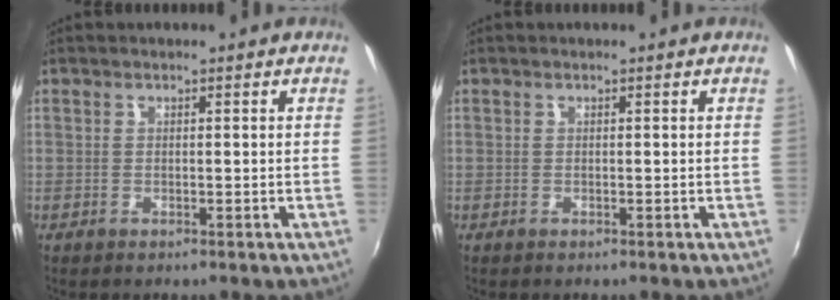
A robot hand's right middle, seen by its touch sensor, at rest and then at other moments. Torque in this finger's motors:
{"motor_torque": [0.31, -0.25, 0.03, 0.01]}